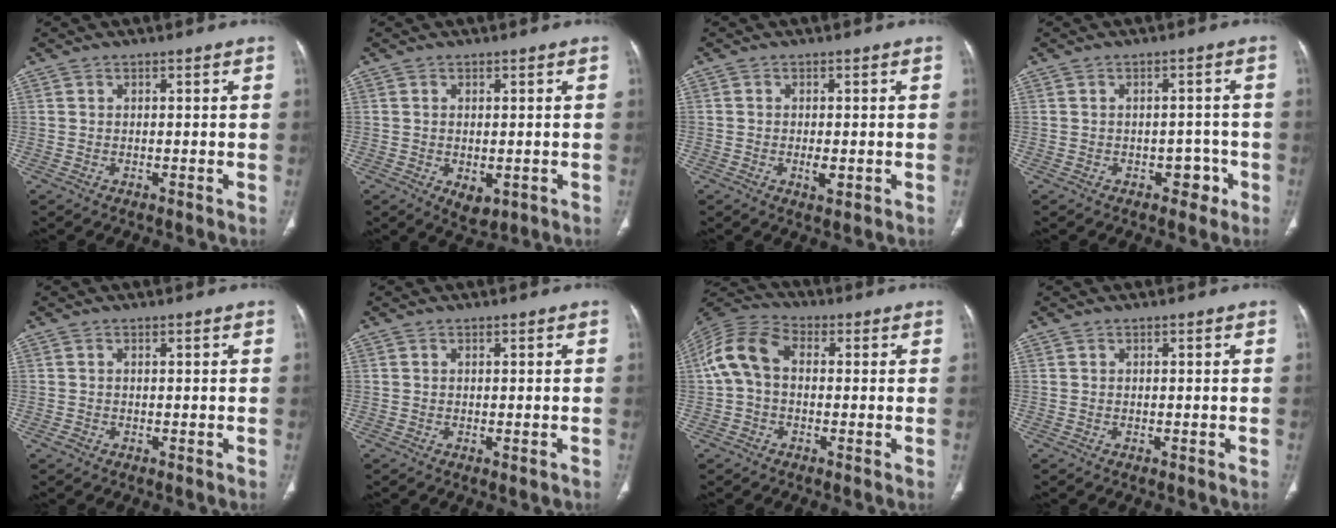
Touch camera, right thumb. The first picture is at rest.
{"total": 3.8, "force": [-0.9, 2.2, 2.9], "torque": [-0.042, -0.008, -0.002]}
{"total": 2.4, "force": [-0.6, 1.1, 2.0], "torque": [-0.035, -0.003, -0.007]}
{"total": 3.4, "force": [-1.6, 2.5, 1.7], "torque": [-0.002, 0.016, -0.019]}
{"total": 0.5, "force": [-0.2, 0.4, 0.3], "torque": [-0.004, 0.000, -0.003]}
{"total": 1.0, "force": [-0.3, 0.3, 0.9], "torque": [-0.016, -0.004, 0.001]}
{"total": 9.8, "force": [0.5, 6.6, 7.2], "torque": [-0.146, 0.030, -0.001]}
{"total": 0.0}